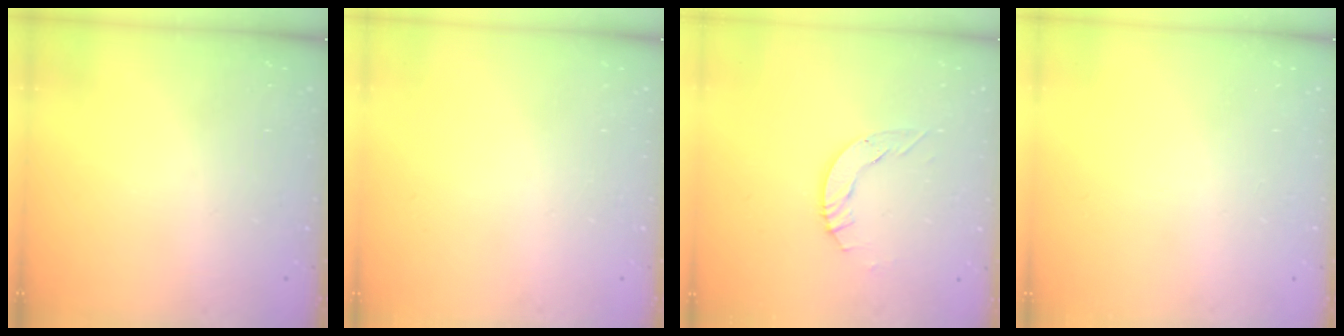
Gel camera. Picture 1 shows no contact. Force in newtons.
{"total": 0.0}
{"total": 5.0, "press": 5.0, "slide": 0.2}
{"total": 0.0}